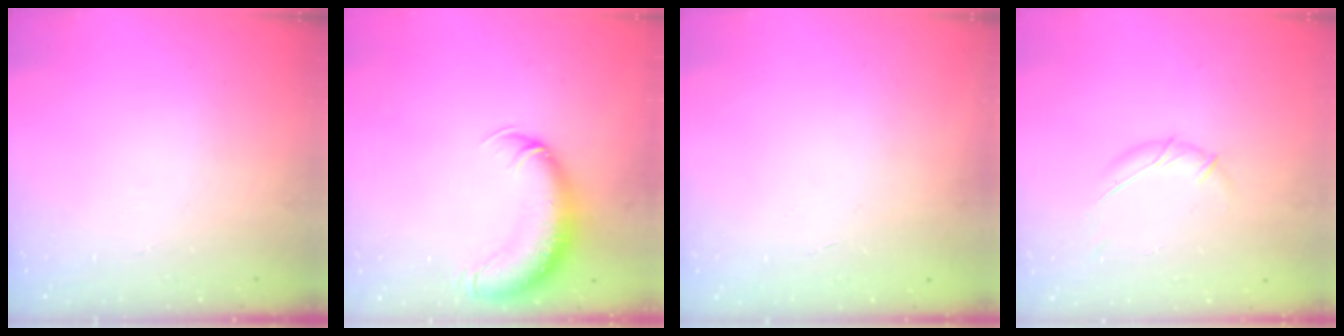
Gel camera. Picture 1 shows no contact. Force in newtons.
{"total": 13.3, "press": 12.9, "slide": 3.5}
{"total": 0.0}
{"total": 5.8, "press": 5.7, "slide": 1.0}